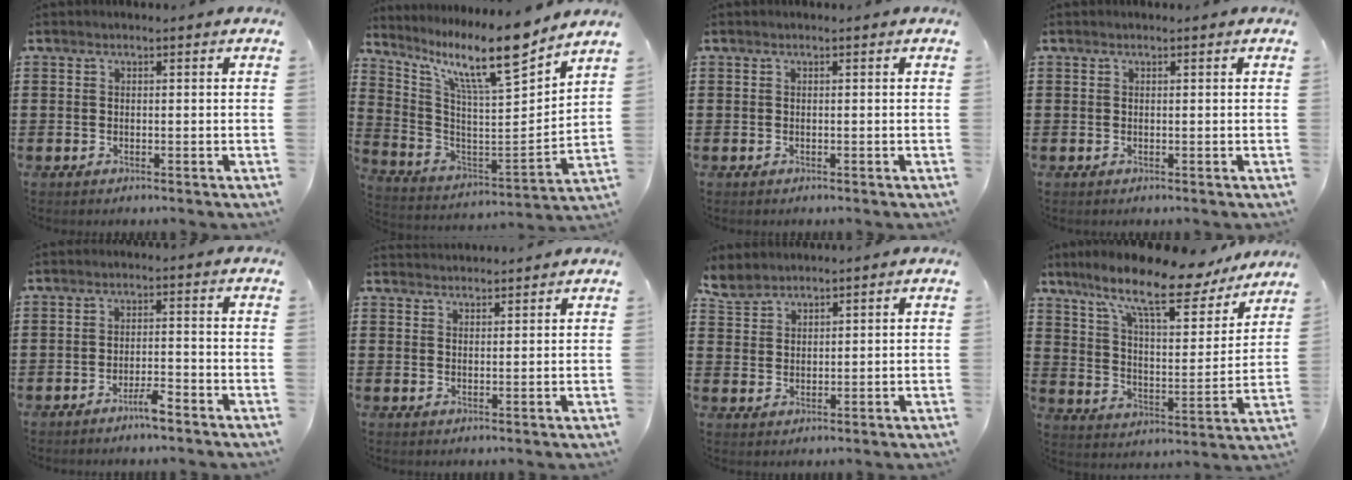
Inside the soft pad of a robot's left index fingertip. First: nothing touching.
{"total": 13.2, "force": [9.9, 1.9, 8.5], "torque": [-0.184, -0.065, 0.161]}
{"total": 0.0}
{"total": 0.0}
{"total": 3.3, "force": [-2.5, 0.5, 2.0], "torque": [-0.035, 0.007, -0.047]}
{"total": 2.2, "force": [2.2, 0.0, -0.2], "torque": [-0.002, -0.003, 0.043]}
{"total": 3.6, "force": [3.4, 1.2, 0.7], "torque": [-0.024, -0.004, 0.065]}
{"total": 14.1, "force": [10.8, 3.0, 8.5], "torque": [-0.188, -0.054, 0.179]}